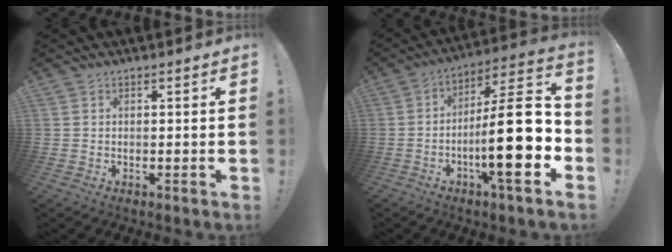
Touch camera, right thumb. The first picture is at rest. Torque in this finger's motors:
{"motor_torque": [2.31, 2.69, 1.48, -1.29, 0.37]}